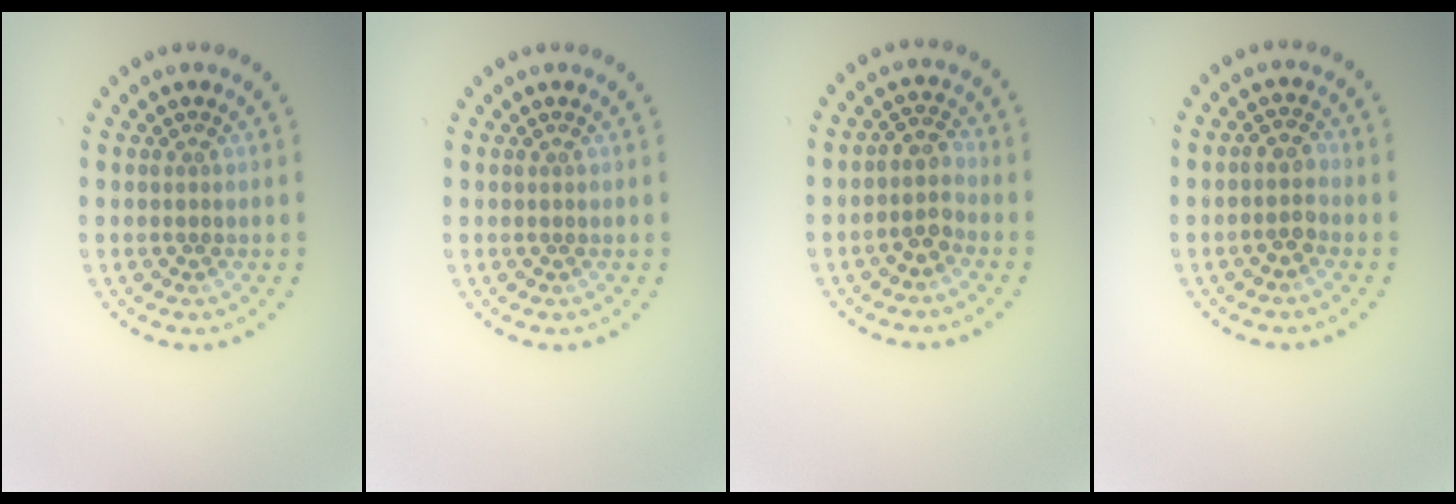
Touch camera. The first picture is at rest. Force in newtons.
{"total": 0.0}
{"total": 2.4, "press": 2.0, "slide": 1.3}
{"total": 1.9, "press": 1.7, "slide": 0.9}